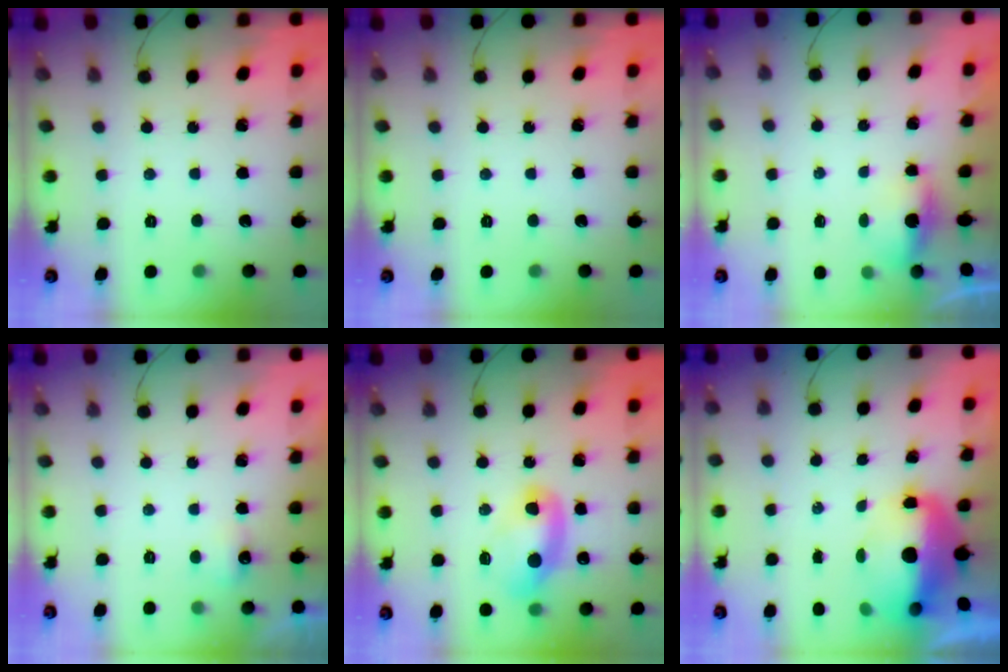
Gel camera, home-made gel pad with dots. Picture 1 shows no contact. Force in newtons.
{"total": 0.0}
{"total": 3.3, "press": 3.1, "slide": 1.1}
{"total": 2.9, "press": 2.8, "slide": 0.8}
{"total": 10.2, "press": 10.2, "slide": 0.7}
{"total": 13.4, "press": 9.2, "slide": 9.8}